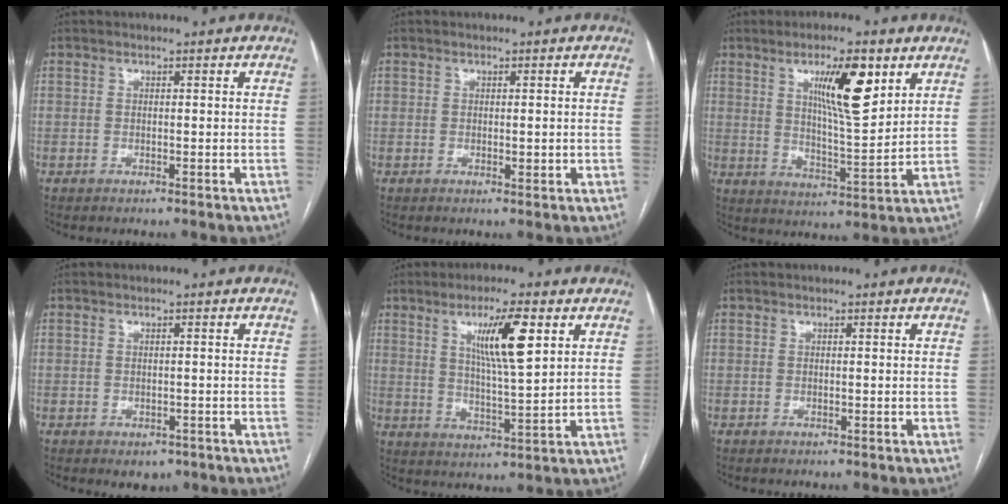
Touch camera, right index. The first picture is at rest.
{"total": 1.4, "force": [0.0, 0.6, 1.2], "torque": [-0.021, 0.001, 0.004]}
{"total": 10.9, "force": [5.2, 1.8, 9.4], "torque": [-0.158, -0.003, 0.087]}
{"total": 2.4, "force": [-1.3, 1.7, 1.1], "torque": [-0.005, 0.002, -0.007]}
{"total": 9.4, "force": [3.9, 0.7, 8.5], "torque": [-0.150, -0.002, 0.068]}
{"total": 0.0}